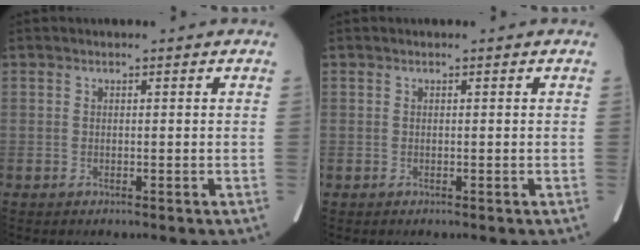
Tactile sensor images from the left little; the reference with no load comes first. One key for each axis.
{"total": 0.0}